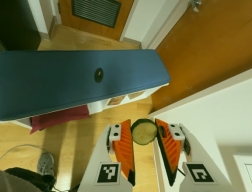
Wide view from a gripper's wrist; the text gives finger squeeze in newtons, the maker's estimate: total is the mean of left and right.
{"total": 11.3, "left": 11.7, "right": 10.8}